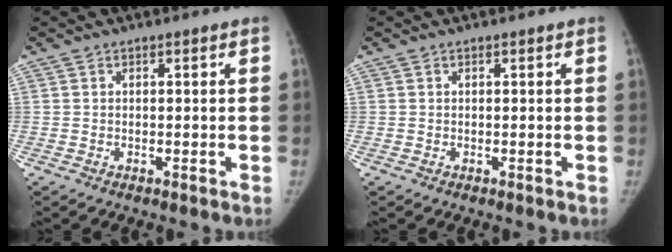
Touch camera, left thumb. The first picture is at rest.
{"total": 0.0}